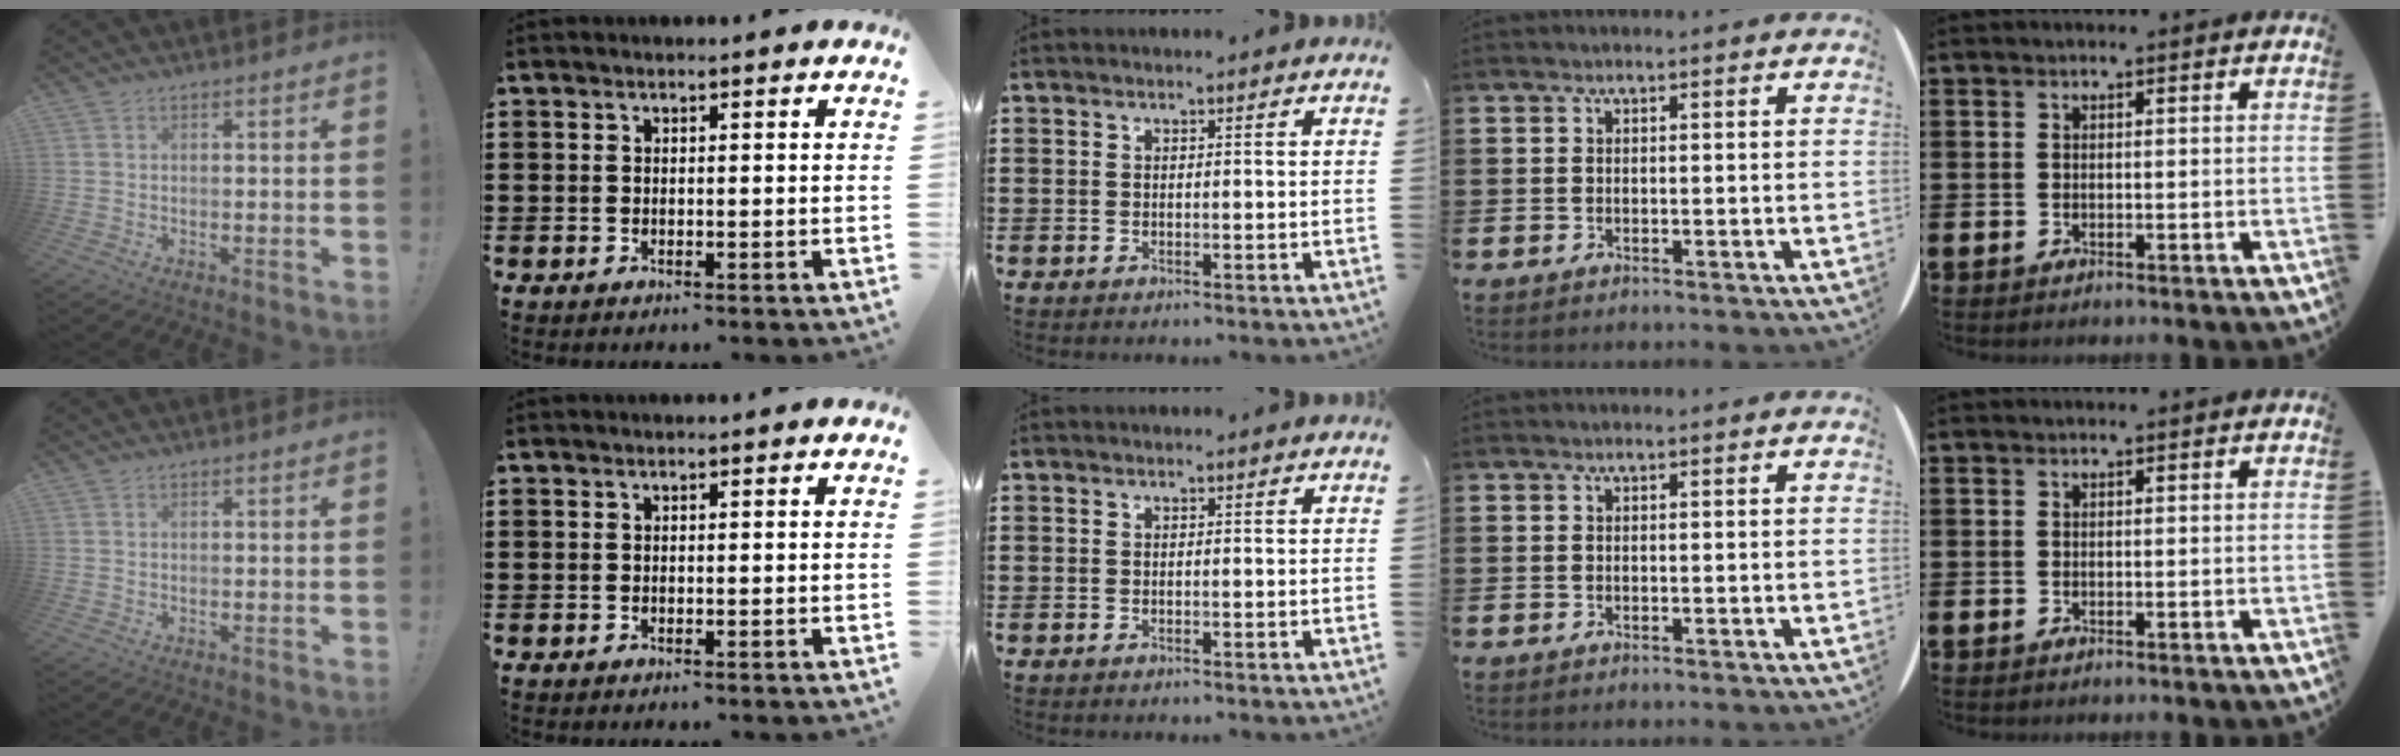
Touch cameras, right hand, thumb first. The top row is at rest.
{}